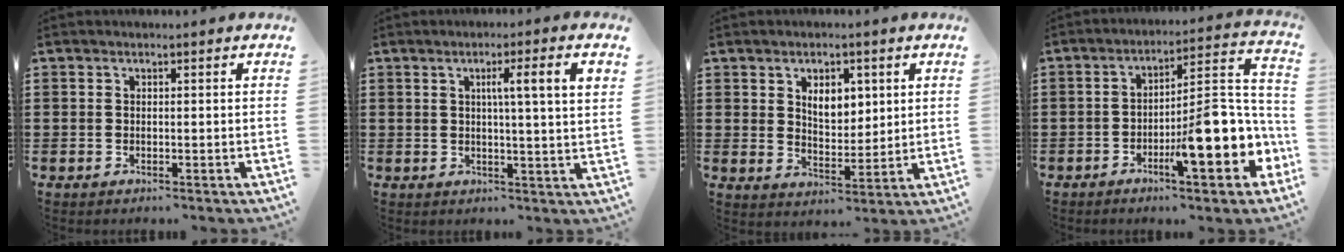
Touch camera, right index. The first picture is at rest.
{"total": 5.0, "force": [1.5, -0.4, 4.8], "torque": [-0.085, -0.009, 0.018]}
{"total": 5.1, "force": [2.0, 3.2, 3.4], "torque": [-0.063, 0.008, 0.030]}
{"total": 11.8, "force": [-4.9, 2.8, 10.4], "torque": [-0.150, -0.015, -0.091]}